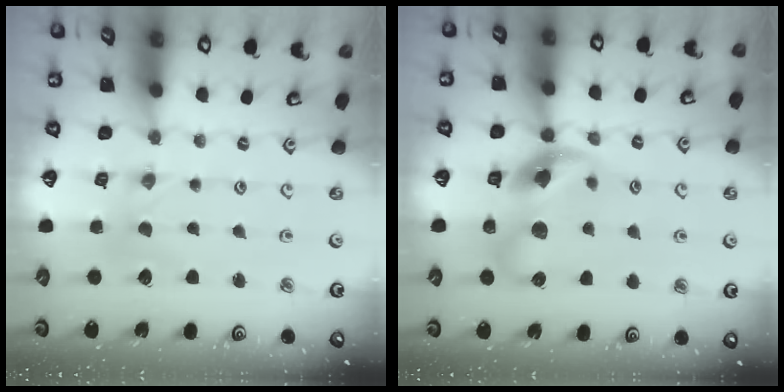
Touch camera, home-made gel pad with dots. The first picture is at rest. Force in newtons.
{"total": 12.0, "press": 11.9, "slide": 1.6}